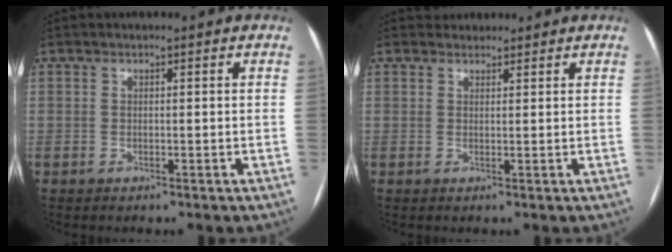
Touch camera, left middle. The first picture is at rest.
{"total": 1.8, "force": [1.5, 0.8, -0.3], "torque": [0.006, 0.013, 0.023]}